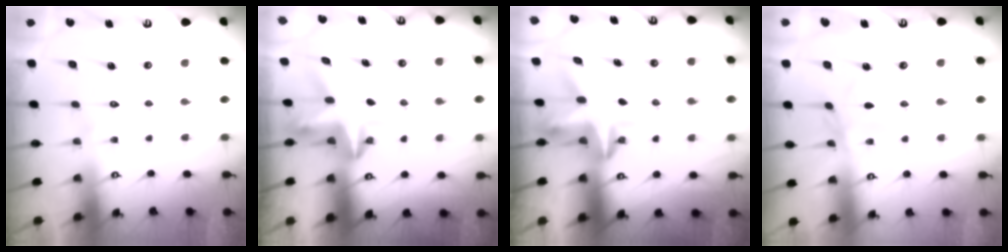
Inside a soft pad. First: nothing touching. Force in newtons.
{"total": 3.9, "press": 3.8, "slide": 0.3}
{"total": 3.4, "press": 3.3, "slide": 0.4}
{"total": 2.0, "press": 2.0, "slide": 0.3}